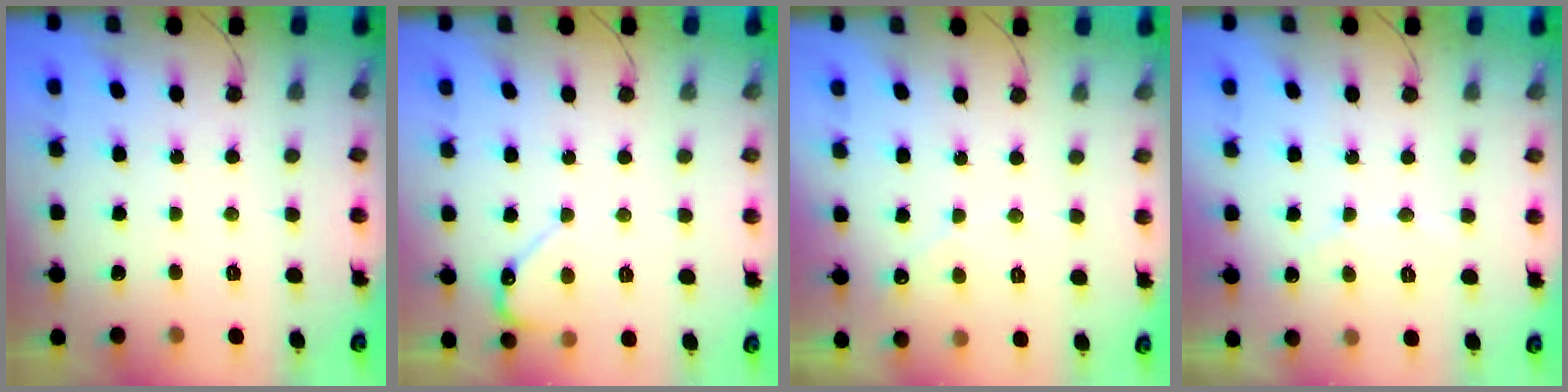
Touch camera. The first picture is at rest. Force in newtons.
{"total": 5.2, "press": 5.2, "slide": 0.4}
{"total": 2.4, "press": 2.4, "slide": 0.1}
{"total": 3.9, "press": 3.9, "slide": 0.2}